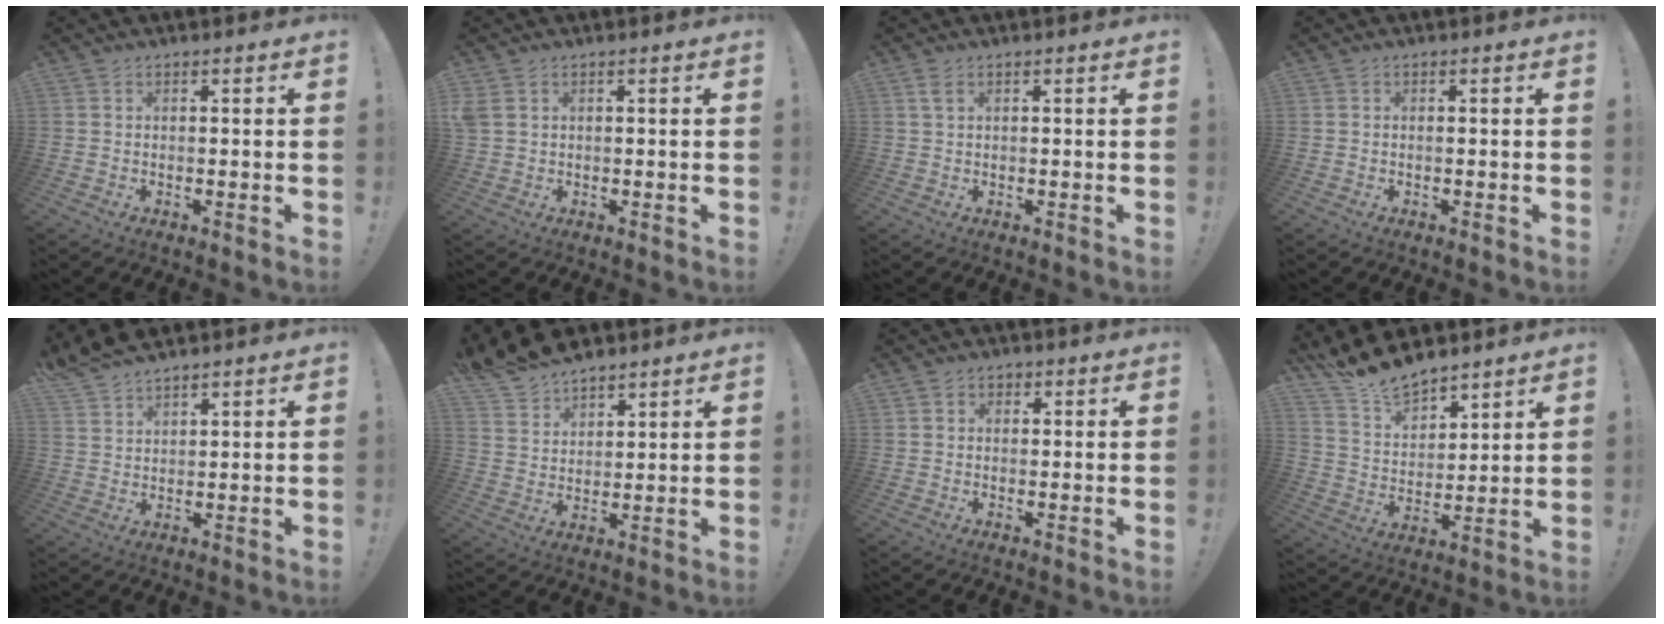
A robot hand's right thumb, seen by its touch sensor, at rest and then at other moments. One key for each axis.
{"total": 3.0, "fx": 1.2, "fy": 2.0, "fz": 1.9, "tx": -0.042, "ty": 0.004, "tz": 0.028}
{"total": 2.1, "fx": 1.1, "fy": 0.9, "fz": 1.5, "tx": -0.026, "ty": 0.000, "tz": 0.018}
{"total": 0.0}
{"total": 5.9, "fx": 5.5, "fy": 1.7, "fz": 1.4, "tx": -0.037, "ty": -0.033, "tz": 0.107}
{"total": 9.9, "fx": 8.9, "fy": 4.0, "fz": 1.7, "tx": -0.049, "ty": -0.067, "tz": 0.175}
{"total": 1.9, "fx": 0.5, "fy": 1.6, "fz": 0.8, "tx": -0.008, "ty": 0.000, "tz": 0.007}
{"total": 13.1, "fx": 12.0, "fy": 4.4, "fz": 2.9, "tx": -0.080, "ty": -0.093, "tz": 0.227}